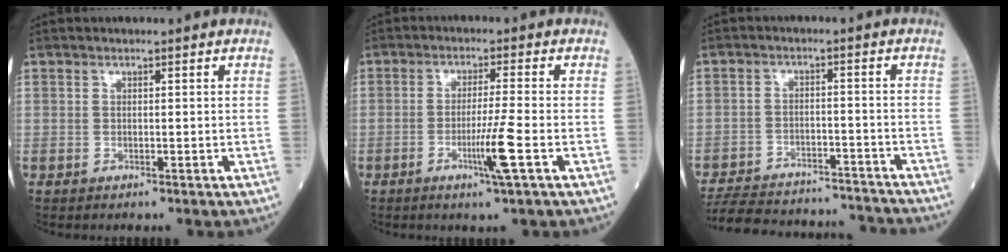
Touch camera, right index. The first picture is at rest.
{"total": 5.8, "force": [-2.1, -1.0, 5.3], "torque": [-0.097, -0.014, -0.042]}
{"total": 19.8, "force": [-18.5, 4.2, 5.6], "torque": [-0.125, -0.004, -0.255]}